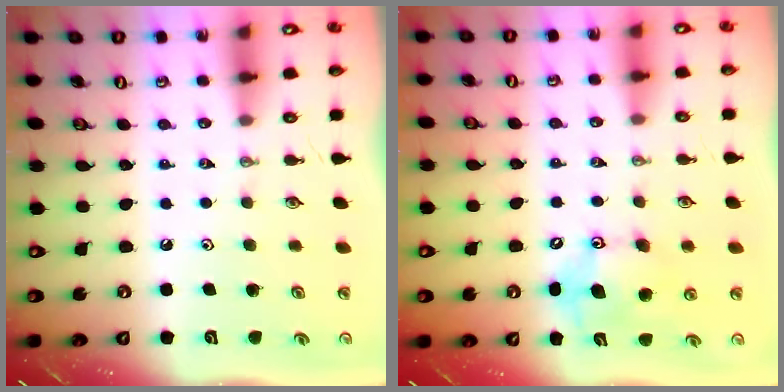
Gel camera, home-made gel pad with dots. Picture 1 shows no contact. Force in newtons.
{"total": 11.5, "press": 11.2, "slide": 2.6}